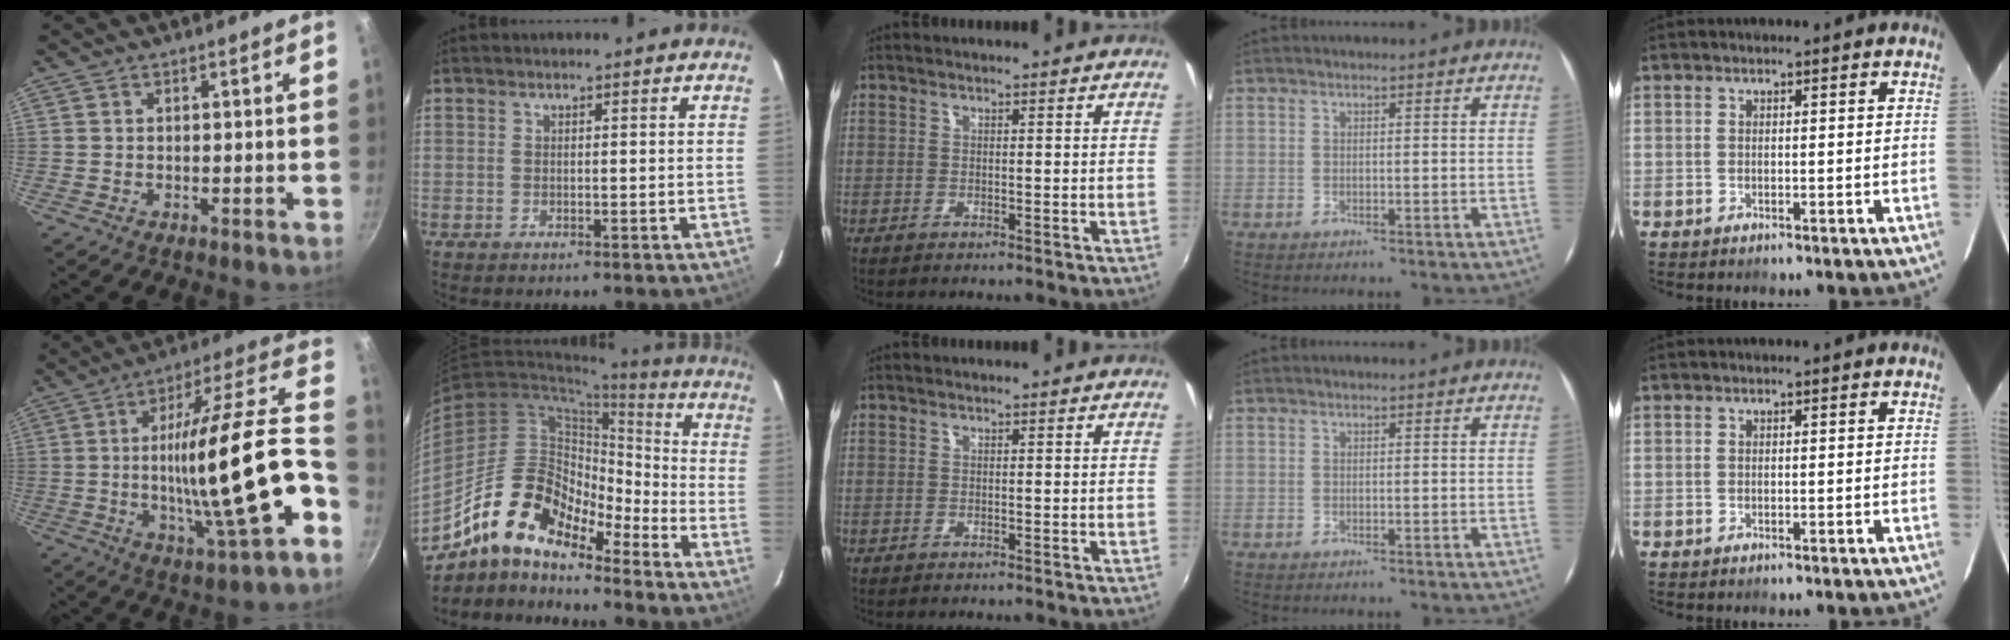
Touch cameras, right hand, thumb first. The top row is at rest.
{"thumb": {"total": 23.7, "force": [-5.2, 4.3, 22.7], "torque": [-0.326, 0.036, -0.084]}, "index": {"total": 16.1, "force": [-12.4, 5.8, 8.5], "torque": [-0.152, 0.004, -0.237]}}